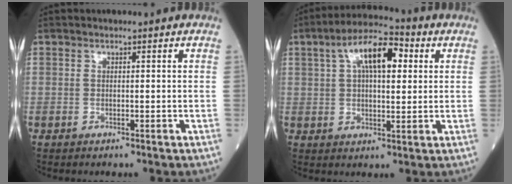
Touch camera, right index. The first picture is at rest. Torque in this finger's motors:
{"motor_torque": [1.25, 0.54, 0.15, 0.08]}